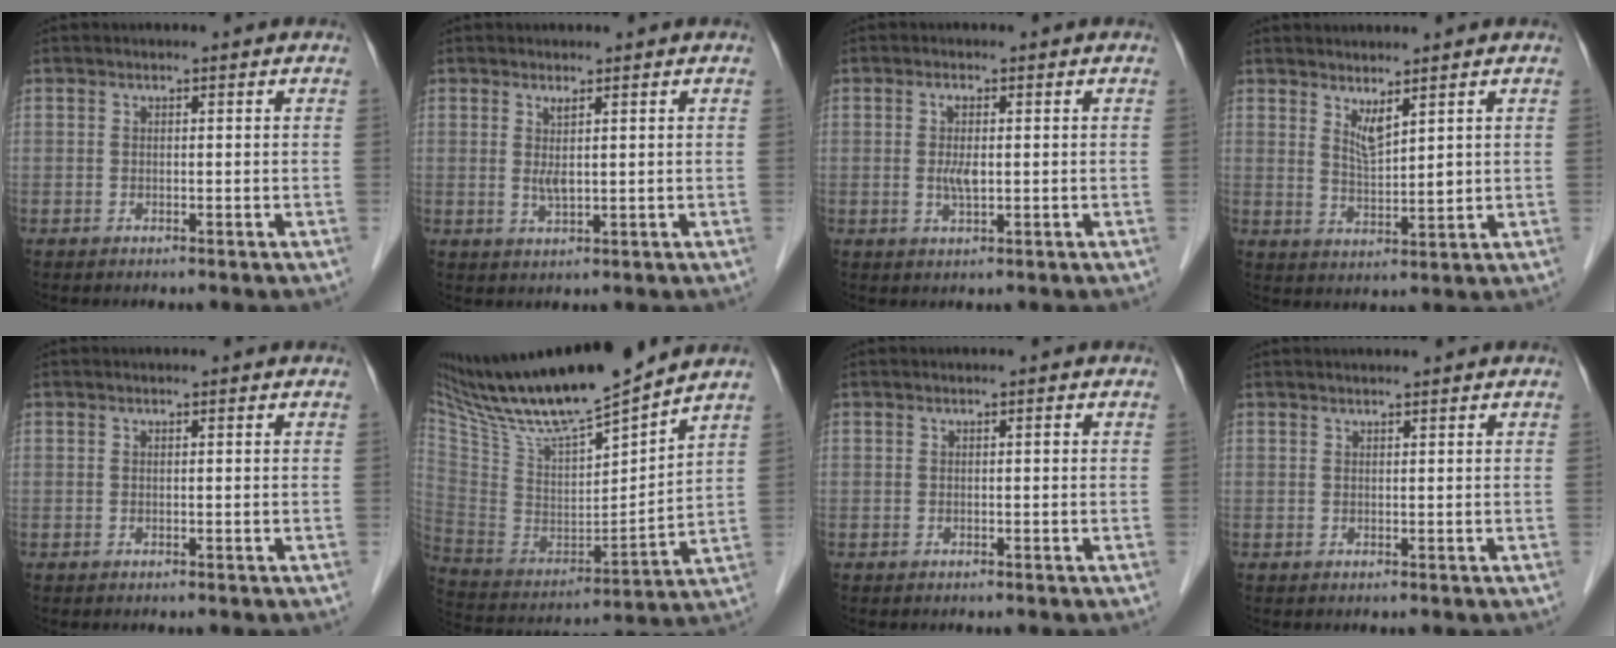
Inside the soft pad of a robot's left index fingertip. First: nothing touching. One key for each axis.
{"total": 2.1, "fx": 0.6, "fy": 0.1, "fz": 2.0, "tx": -0.044, "ty": -0.004, "tz": 0.016}
{"total": 2.6, "fx": -0.1, "fy": 0.7, "fz": 2.6, "tx": -0.055, "ty": -0.003, "tz": -0.001}
{"total": 3.3, "fx": 2.3, "fy": 0.3, "fz": 2.4, "tx": -0.049, "ty": -0.017, "tz": 0.050}
{"total": 0.0}
{"total": 21.5, "fx": 18.3, "fy": 1.7, "fz": 11.1, "tx": -0.202, "ty": -0.003, "tz": 0.330}
{"total": 0.0}
{"total": 1.5, "fx": 1.4, "fy": -0.2, "fz": 0.6, "tx": -0.007, "ty": 0.011, "tz": 0.027}